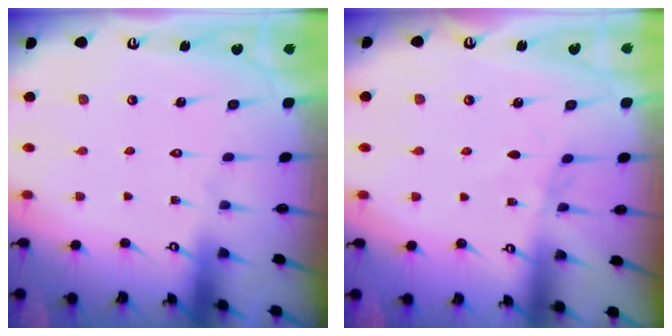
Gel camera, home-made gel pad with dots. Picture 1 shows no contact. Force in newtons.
{"total": 2.7, "press": 2.7, "slide": 0.4}